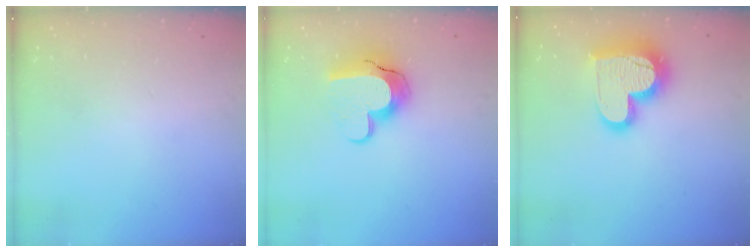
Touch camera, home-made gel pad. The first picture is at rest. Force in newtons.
{"total": 12.9, "press": 12.9, "slide": 0.9}
{"total": 17.8, "press": 17.7, "slide": 1.5}